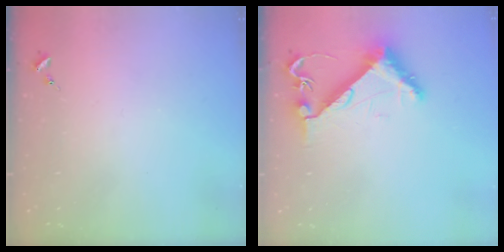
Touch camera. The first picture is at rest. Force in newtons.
{"total": 8.9, "press": 8.9, "slide": 0.3}